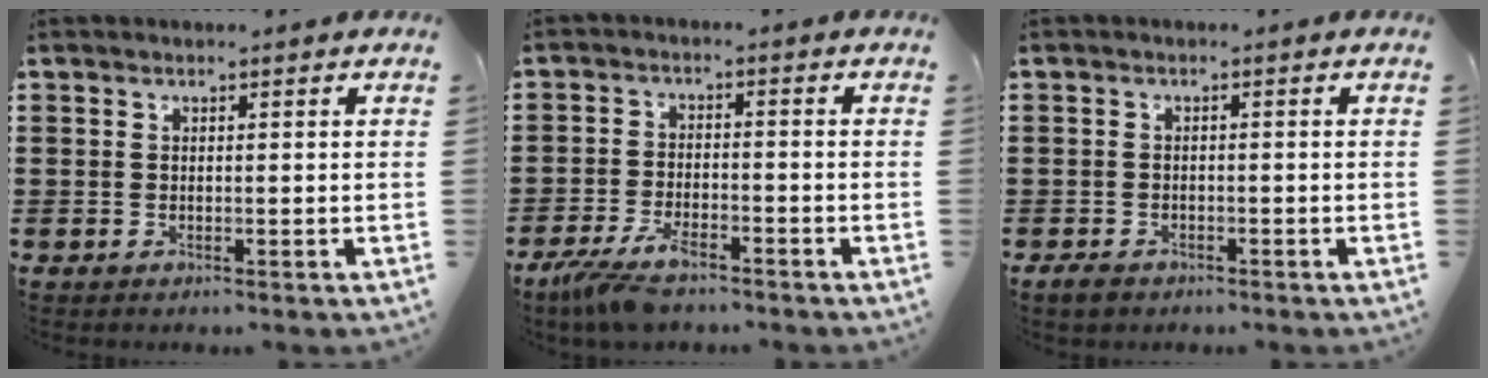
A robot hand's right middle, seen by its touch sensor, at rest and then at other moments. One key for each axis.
{"total": 5.6, "fx": -4.4, "fy": 1.4, "fz": 3.2, "tx": -0.087, "ty": -0.012, "tz": -0.090}
{"total": 1.2, "fx": -1.0, "fy": 0.7, "fz": 0.4, "tx": -0.018, "ty": -0.002, "tz": -0.024}